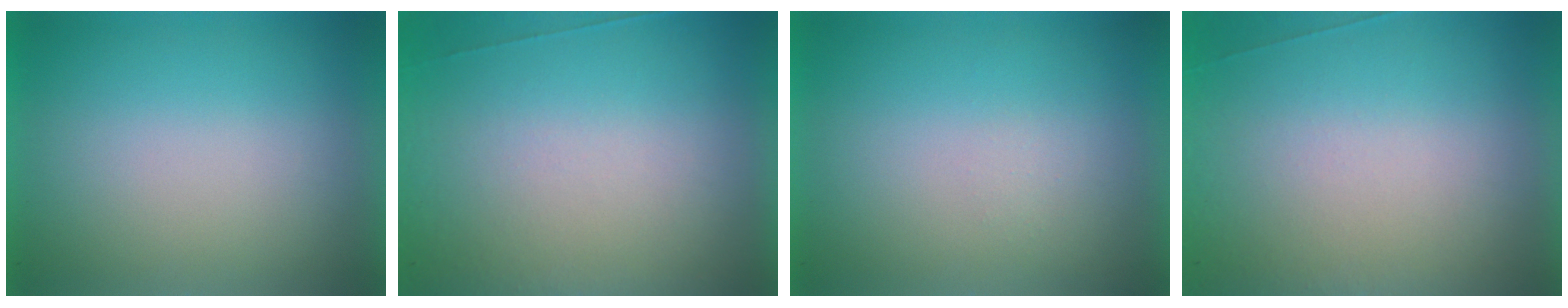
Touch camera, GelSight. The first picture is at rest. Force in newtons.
{"total": 7.8}
{"total": 1.3}
{"total": 6.7}